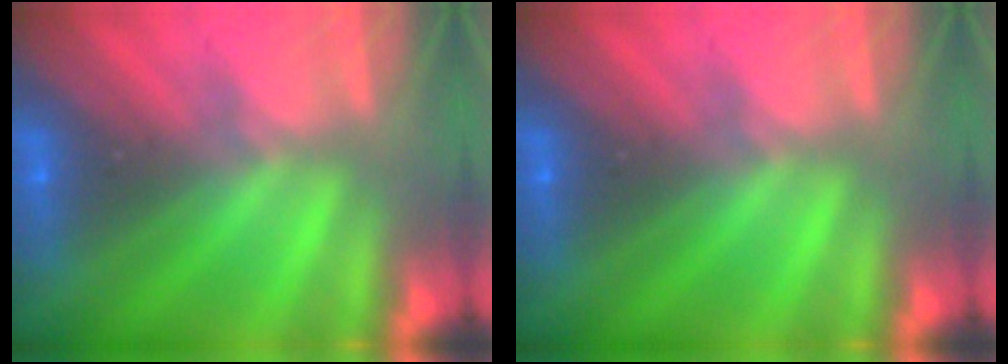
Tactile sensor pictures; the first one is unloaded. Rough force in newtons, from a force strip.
{"total": 0.0}